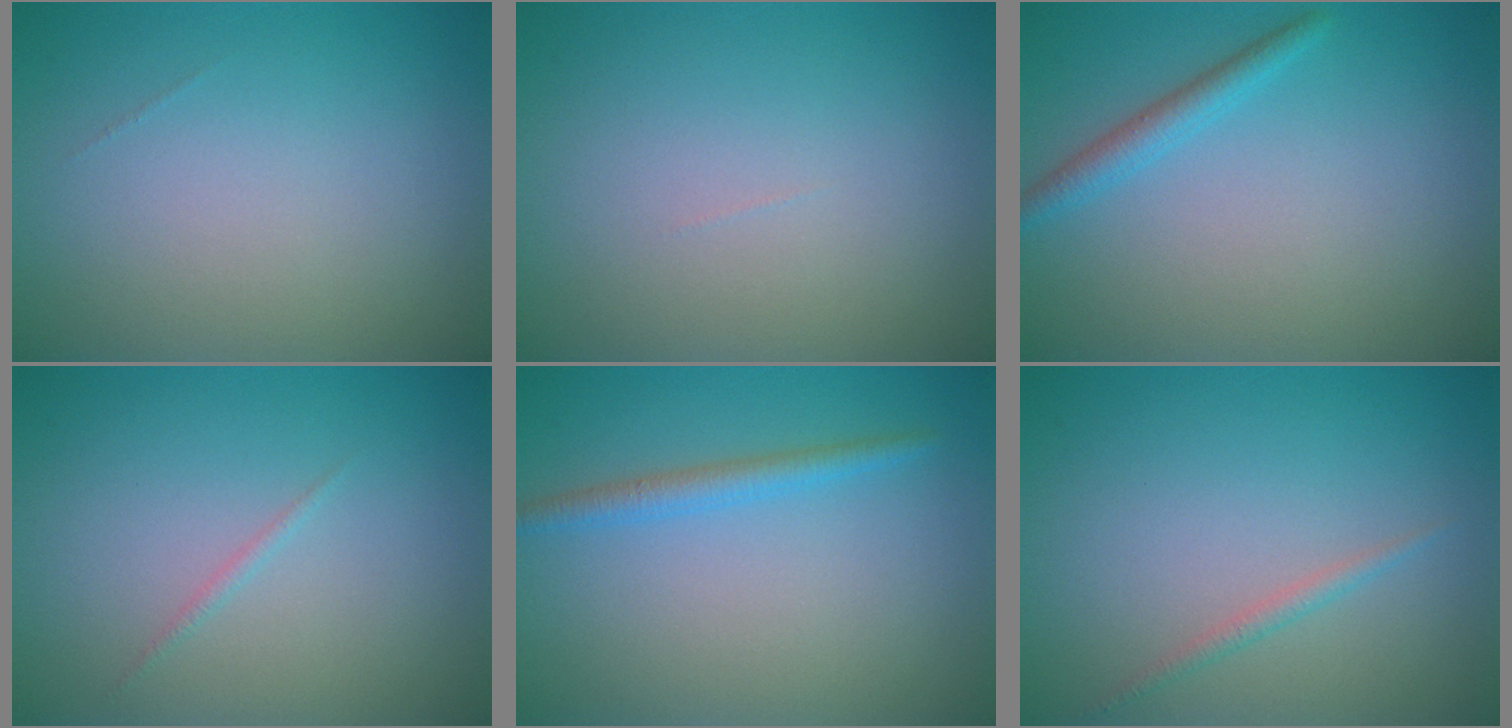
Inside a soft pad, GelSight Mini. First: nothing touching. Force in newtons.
{"total": 0.0}
{"total": 1.9, "press": 1.9, "slide": 0.1}
{"total": 0.5, "press": 0.5, "slide": 0.0}
{"total": 1.9, "press": 1.8, "slide": 0.2}
{"total": 1.0, "press": 1.0, "slide": 0.1}